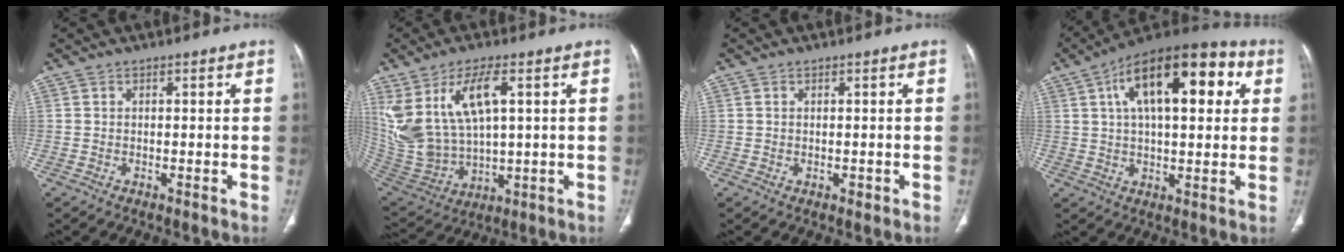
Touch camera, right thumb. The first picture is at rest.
{"total": 16.7, "force": [5.6, 7.8, 13.7], "torque": [-0.282, -0.016, 0.133]}
{"total": 0.8, "force": [-0.1, 0.6, 0.5], "torque": [-0.006, -0.001, 0.001]}
{"total": 20.8, "force": [6.4, 9.3, 17.4], "torque": [-0.249, 0.021, 0.092]}